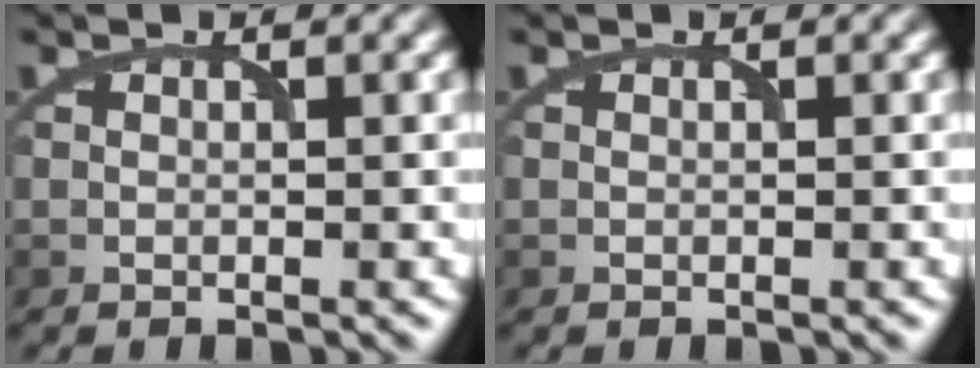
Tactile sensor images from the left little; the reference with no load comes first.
{"total": 0.0}